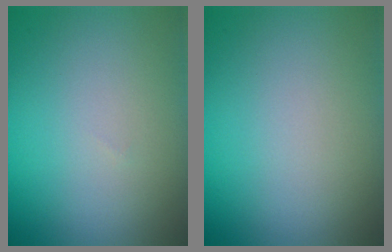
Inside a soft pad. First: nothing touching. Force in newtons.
{"total": 0.0}